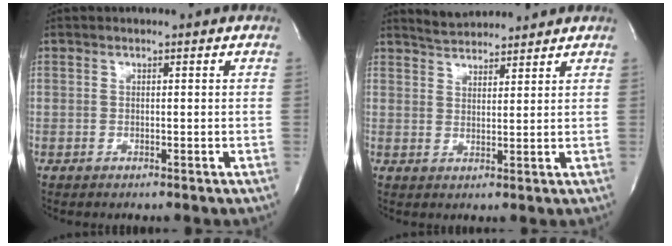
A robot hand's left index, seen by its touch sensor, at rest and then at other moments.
{"total": 5.3, "force": [5.2, 0.6, 0.8], "torque": [-0.021, 0.021, 0.090]}